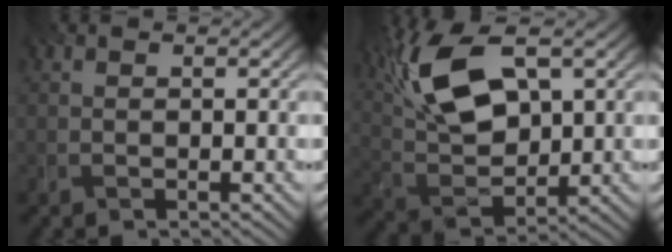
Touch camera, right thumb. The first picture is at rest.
{"total": 12.5, "force": [5.3, 5.8, 9.7], "torque": [-0.221, 0.015, 0.104]}